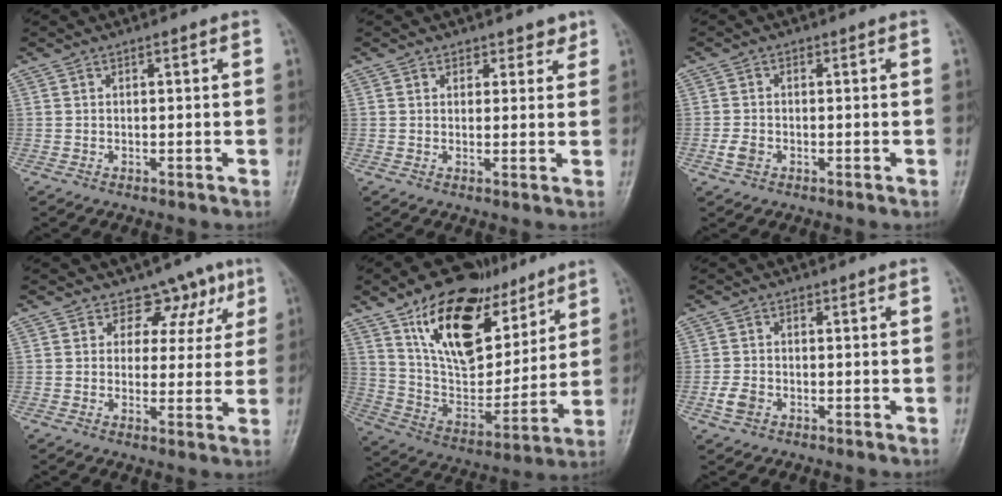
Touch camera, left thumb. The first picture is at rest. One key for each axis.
{"total": 2.9, "fx": 2.1, "fy": 2.0, "fz": 0.3, "tx": 0.027, "ty": -0.011, "tz": 0.024}
{"total": 2.6, "fx": -0.9, "fy": 2.1, "fz": 1.4, "tx": -0.022, "ty": 0.003, "tz": -0.017}
{"total": 7.3, "fx": 4.4, "fy": 5.6, "fz": 1.8, "tx": 0.028, "ty": -0.014, "tz": 0.047}
{"total": 23.3, "fx": 12.9, "fy": 12.5, "fz": 14.8, "tx": -0.192, "ty": -0.052, "tz": 0.233}
{"total": 3.4, "fx": -1.3, "fy": 2.6, "fz": 1.8, "tx": -0.030, "ty": 0.004, "tz": -0.024}